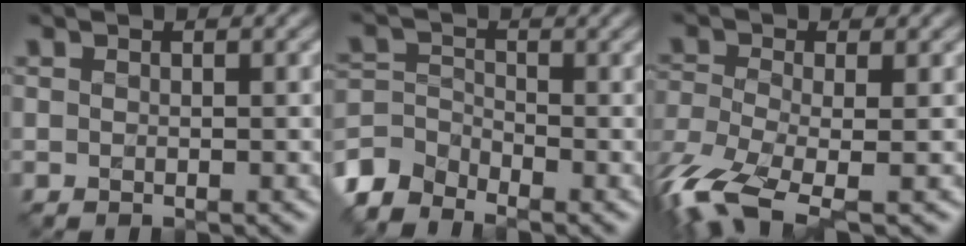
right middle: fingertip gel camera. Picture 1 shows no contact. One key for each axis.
{"total": 3.8, "fx": -3.3, "fy": 1.6, "fz": 0.9, "tx": -0.021, "ty": -0.003, "tz": -0.081}
{"total": 7.7, "fx": -4.2, "fy": 2.9, "fz": 5.9, "tx": -0.133, "ty": -0.023, "tz": -0.088}